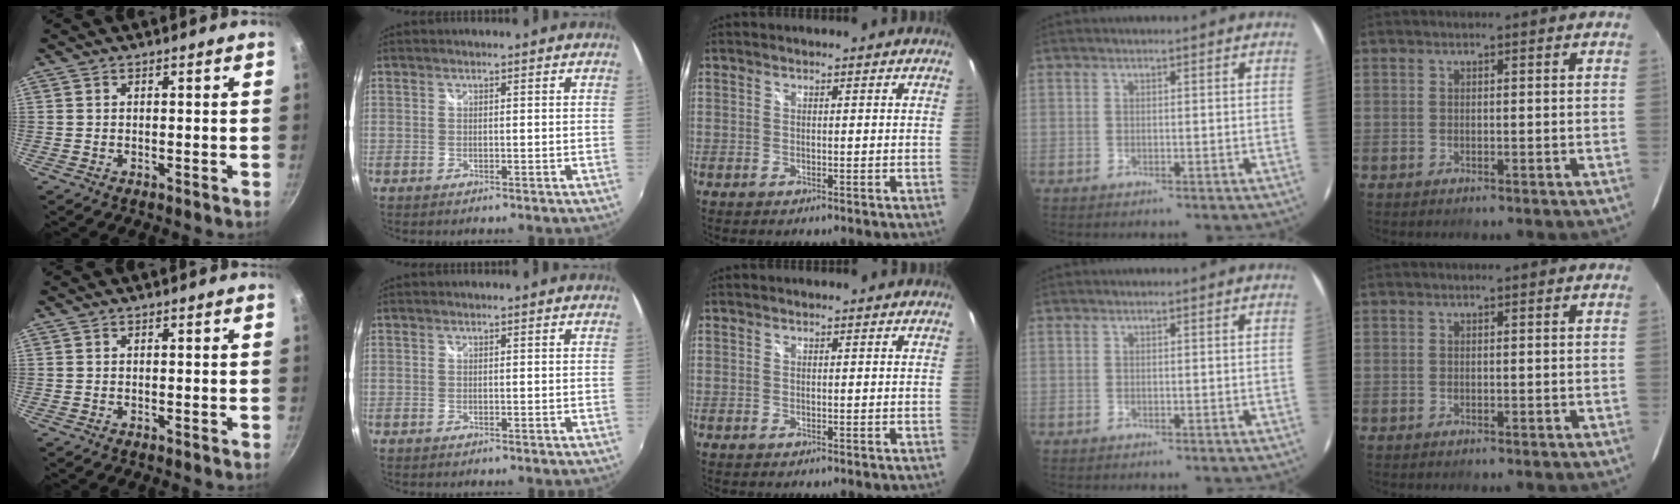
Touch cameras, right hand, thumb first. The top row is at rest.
{}